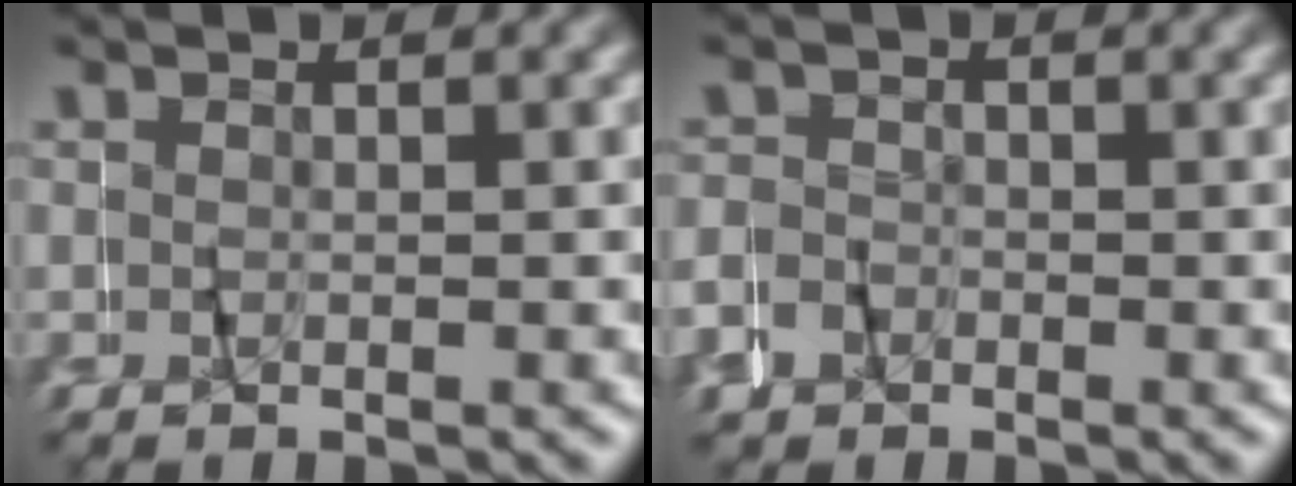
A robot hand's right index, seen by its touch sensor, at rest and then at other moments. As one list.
[{"total": 3.2, "force": [-1.4, 2.9, 0.0], "torque": [-0.002, 0.005, -0.032]}]